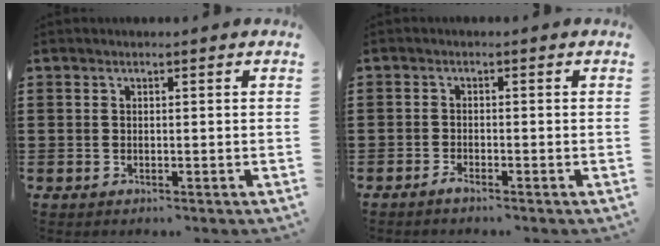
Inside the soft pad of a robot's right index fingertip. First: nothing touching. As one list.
[{"total": 1.2, "force": [-1.1, 0.1, 0.4], "torque": [-0.009, -0.003, -0.020]}]